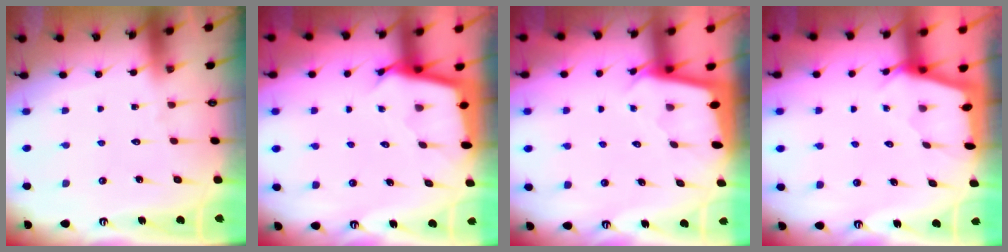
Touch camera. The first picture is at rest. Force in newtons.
{"total": 2.5, "press": 2.5, "slide": 0.1}
{"total": 2.0, "press": 2.0, "slide": 0.1}
{"total": 2.3, "press": 2.3, "slide": 0.3}